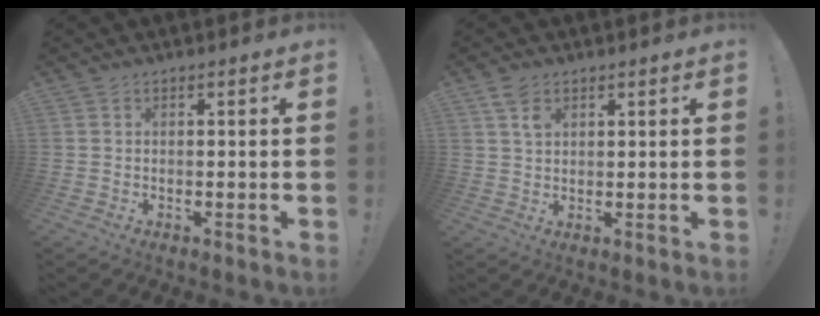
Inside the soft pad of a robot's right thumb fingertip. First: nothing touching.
{"total": 4.3, "force": [2.4, 2.7, 2.4], "torque": [-0.038, -0.006, 0.044]}